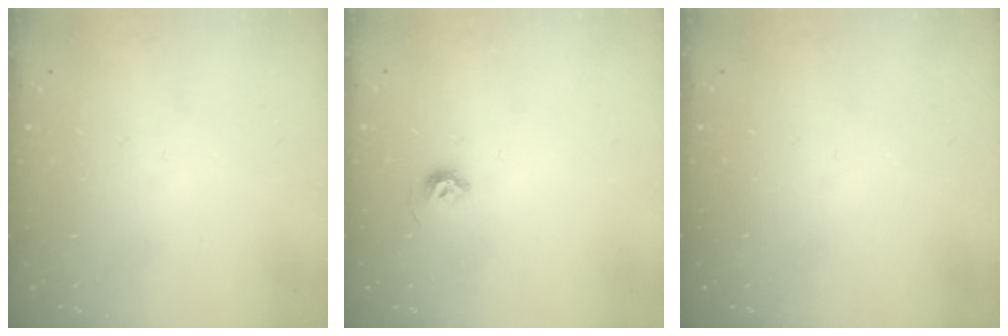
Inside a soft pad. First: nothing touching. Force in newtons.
{"total": 5.7, "press": 5.7, "slide": 0.7}
{"total": 0.0}